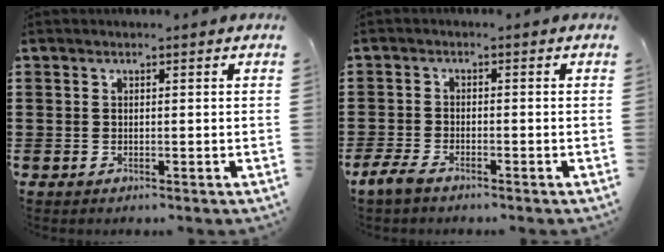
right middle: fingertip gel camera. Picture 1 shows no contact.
{"total": 2.6, "force": [-2.0, 0.6, 1.5], "torque": [-0.049, -0.003, -0.046]}